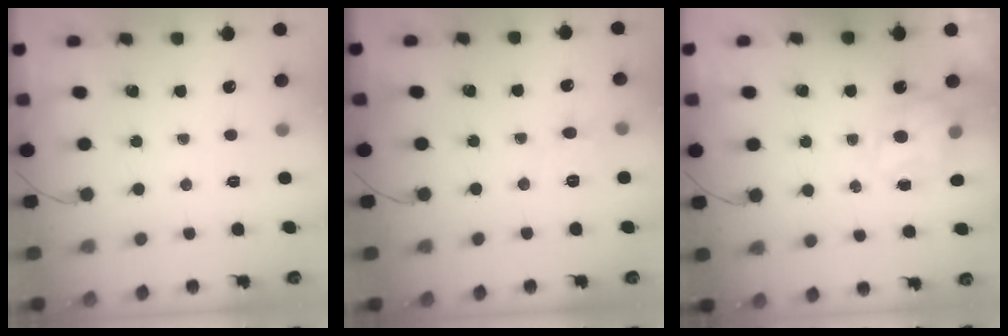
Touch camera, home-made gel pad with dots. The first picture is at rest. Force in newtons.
{"total": 7.1, "press": 6.9, "slide": 1.7}
{"total": 9.1, "press": 9.0, "slide": 0.6}